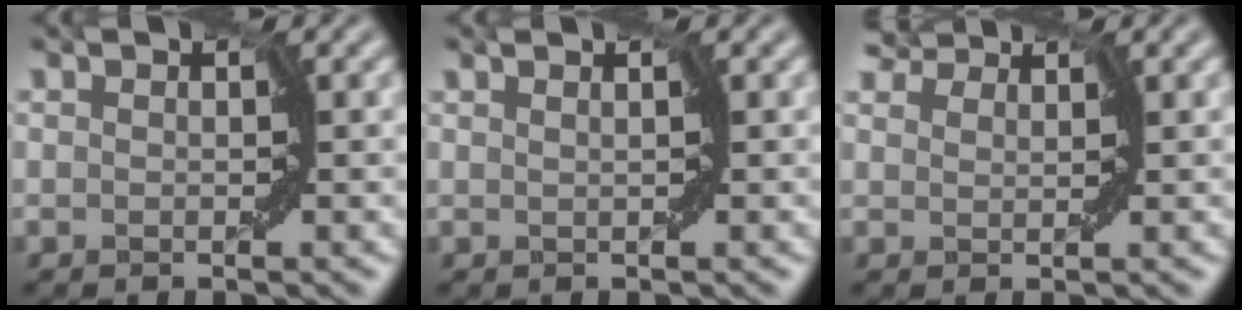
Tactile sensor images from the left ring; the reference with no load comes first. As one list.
[{"total": 0.6, "force": [0.4, -0.2, 0.5], "torque": [-0.012, 0.001, 0.009]}, {"total": 2.5, "force": [2.0, 1.2, 0.8], "torque": [-0.030, 0.007, 0.023]}]